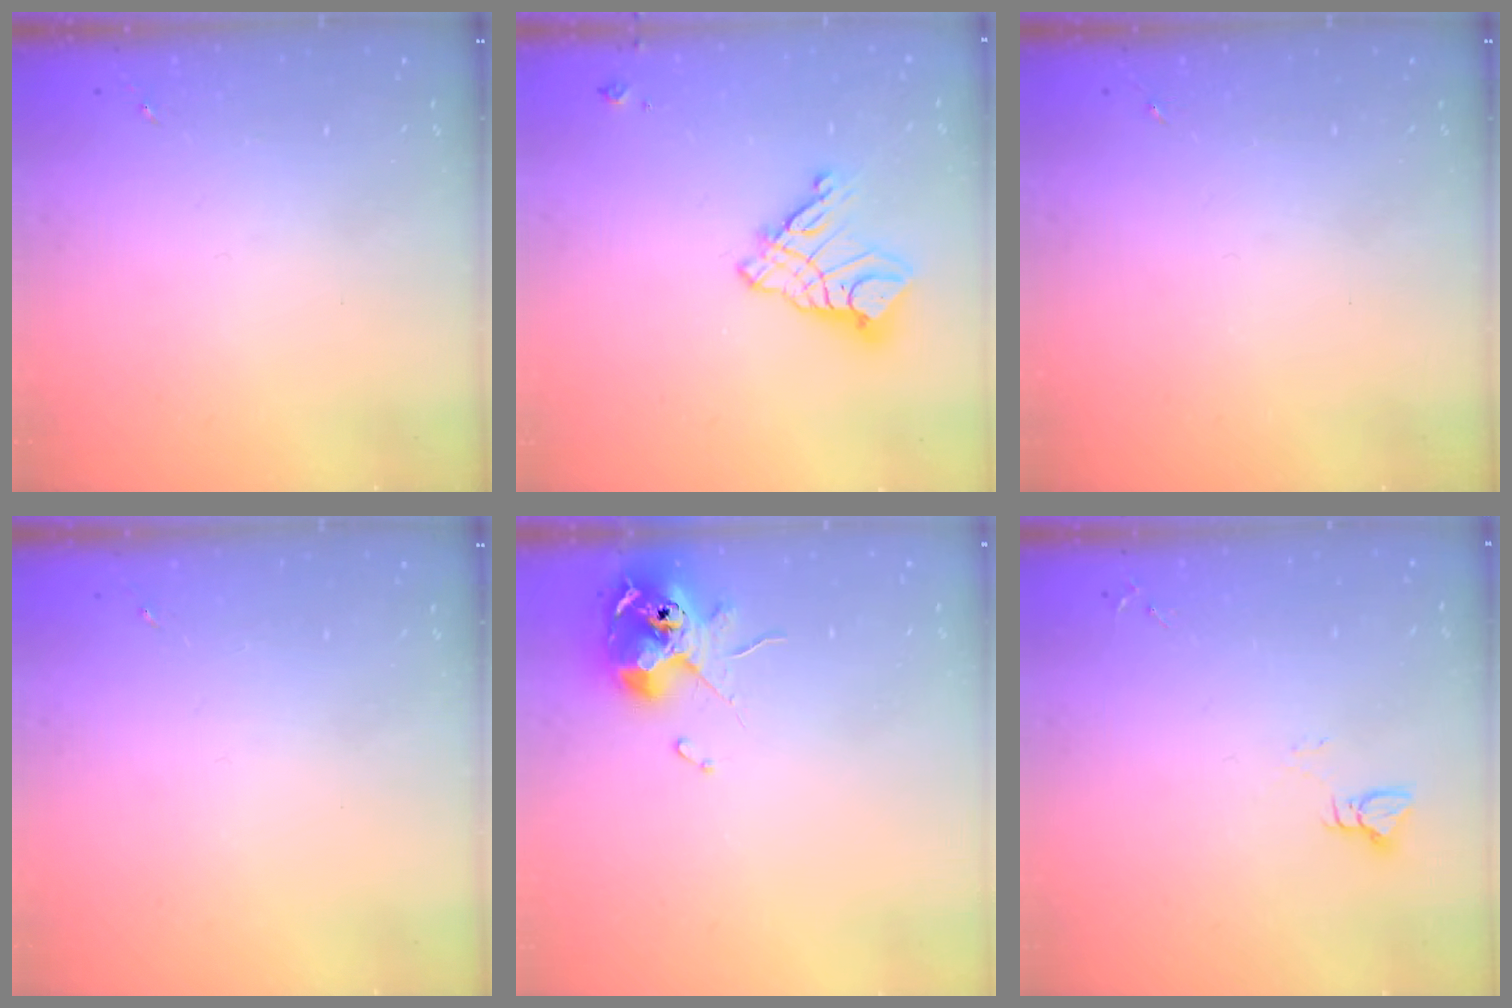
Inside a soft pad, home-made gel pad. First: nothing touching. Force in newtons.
{"total": 12.6, "press": 12.5, "slide": 1.1}
{"total": 0.0}
{"total": 0.0}
{"total": 10.8, "press": 10.7, "slide": 1.7}
{"total": 2.9, "press": 2.9, "slide": 0.3}